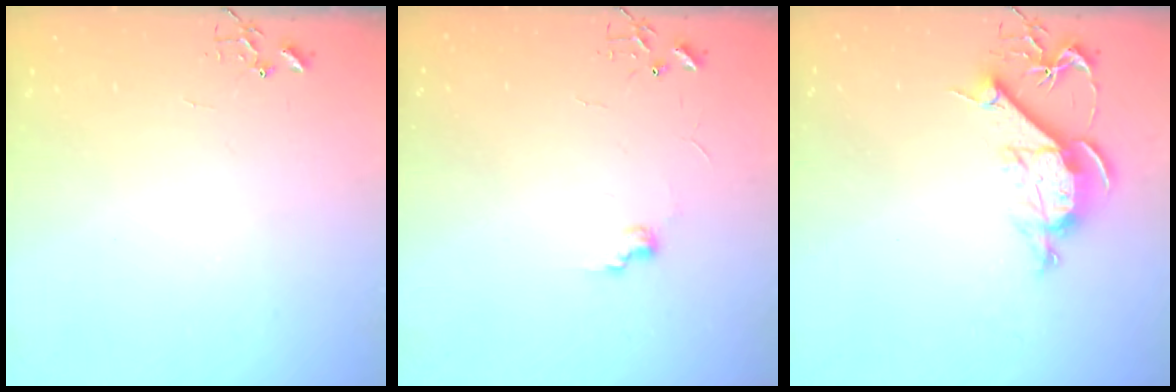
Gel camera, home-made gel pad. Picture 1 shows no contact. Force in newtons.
{"total": 5.9, "press": 5.9, "slide": 0.7}
{"total": 9.9, "press": 9.9, "slide": 0.6}